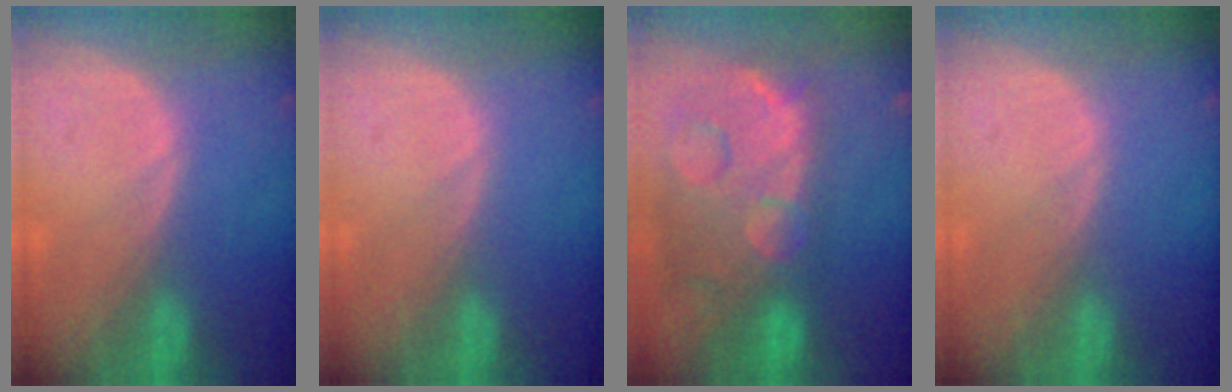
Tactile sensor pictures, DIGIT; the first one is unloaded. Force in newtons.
{"total": 0.0}
{"total": 14.5, "press": 11.7, "slide": 8.5}
{"total": 0.0}